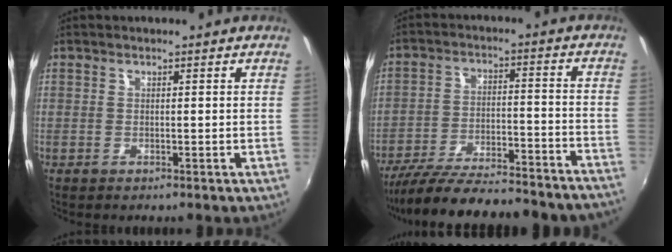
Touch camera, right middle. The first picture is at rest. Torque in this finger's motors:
{"motor_torque": [1.09, -1.05, 0.53, 0.11]}